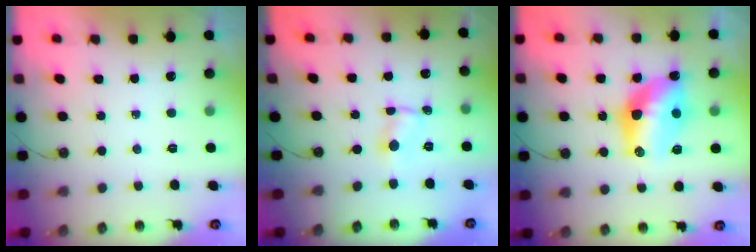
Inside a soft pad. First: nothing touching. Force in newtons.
{"total": 0.7, "press": 0.6, "slide": 0.1}
{"total": 13.6, "press": 13.5, "slide": 1.2}